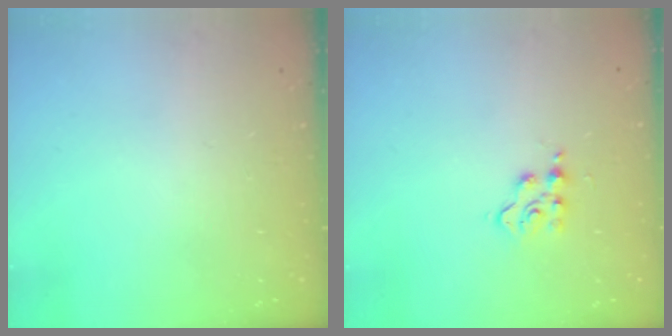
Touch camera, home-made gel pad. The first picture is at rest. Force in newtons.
{"total": 3.9, "press": 3.9, "slide": 0.5}